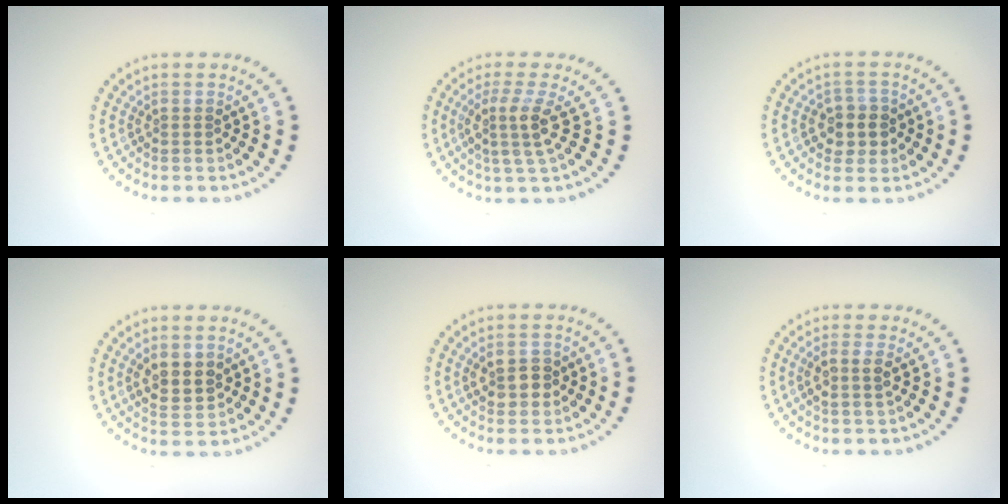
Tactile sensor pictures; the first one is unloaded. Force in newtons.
{"total": 3.2, "press": 2.4, "slide": 2.0}
{"total": 2.7, "press": 2.5, "slide": 0.8}
{"total": 3.0, "press": 2.9, "slide": 0.6}
{"total": 2.4, "press": 2.4, "slide": 0.4}
{"total": 1.9, "press": 1.7, "slide": 0.9}